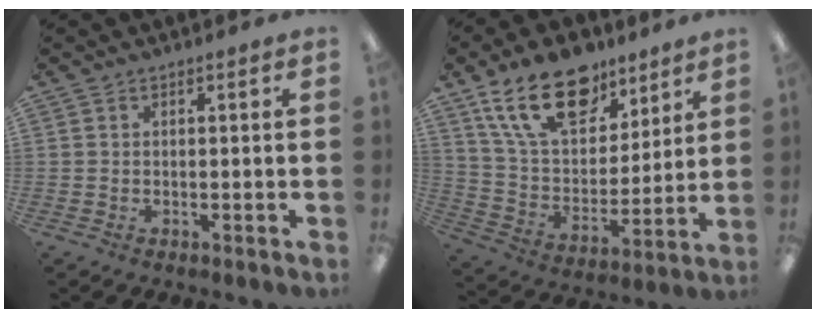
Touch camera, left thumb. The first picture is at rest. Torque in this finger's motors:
{"motor_torque": [2.55, 1.65, 1.51, -1.26, 0.12]}